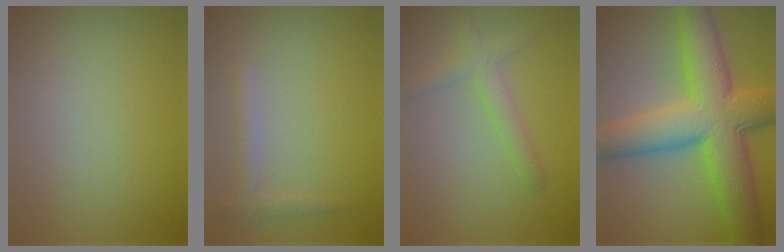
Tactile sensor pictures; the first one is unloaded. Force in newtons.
{"total": 1.7, "press": 1.6, "slide": 0.1}
{"total": 2.0, "press": 2.0, "slide": 0.1}
{"total": 12.0, "press": 12.0, "slide": 0.1}